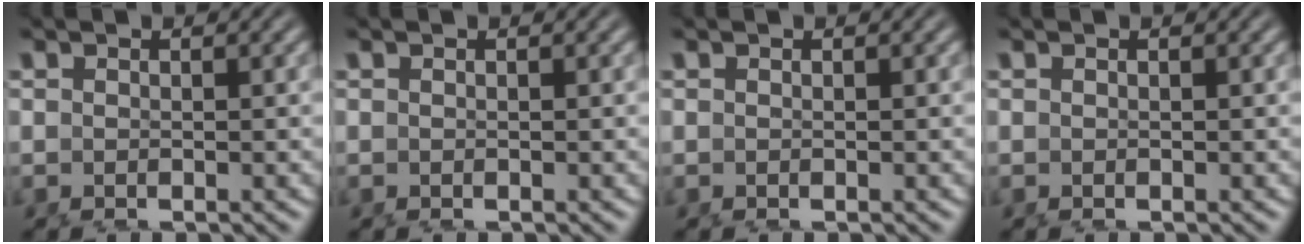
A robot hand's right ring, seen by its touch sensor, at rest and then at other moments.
{"total": 0.0}
{"total": 0.0}
{"total": 0.0}